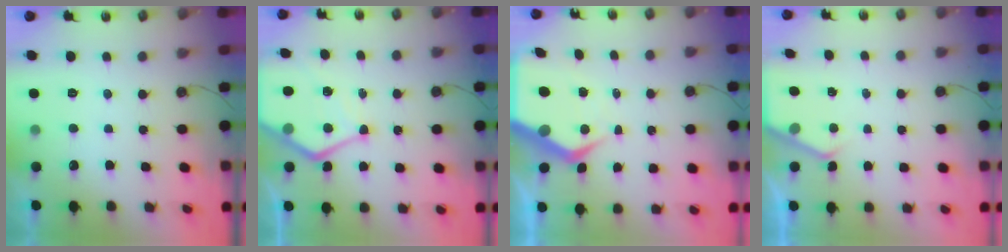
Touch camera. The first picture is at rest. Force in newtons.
{"total": 11.2, "press": 11.2, "slide": 1.1}
{"total": 9.4, "press": 9.4, "slide": 1.1}
{"total": 2.2, "press": 2.2, "slide": 0.3}